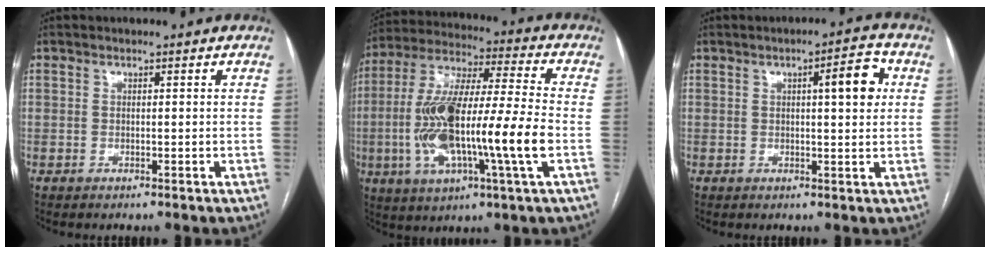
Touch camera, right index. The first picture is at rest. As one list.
[{"total": 19.8, "force": [-3.7, 1.6, 19.4], "torque": [-0.384, -0.002, -0.067]}, {"total": 6.1, "force": [1.7, 1.1, 5.8], "torque": [-0.079, 0.010, 0.020]}]